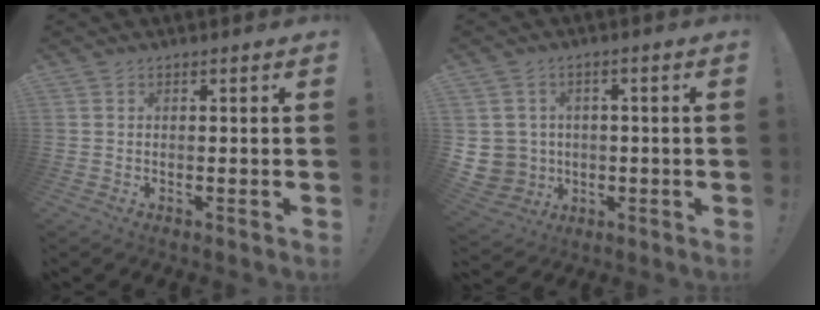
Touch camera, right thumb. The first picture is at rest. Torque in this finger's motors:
{"motor_torque": [2.43, 2.32, 0.77, 0.03, 0.16]}